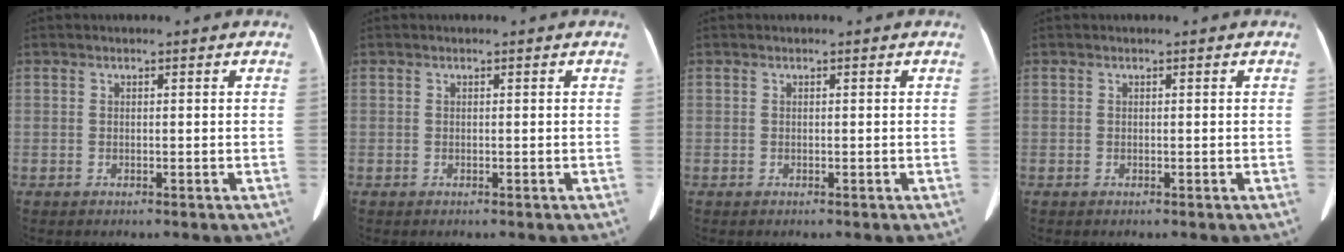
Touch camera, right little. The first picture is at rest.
{"total": 0.0}
{"total": 0.0}
{"total": 0.0}